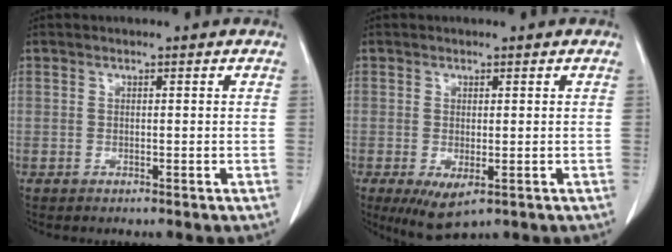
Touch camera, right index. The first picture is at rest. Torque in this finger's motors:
{"motor_torque": [0.62, -0.58, 0.17, 0.03]}